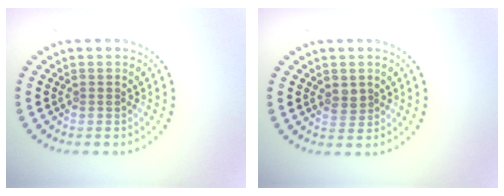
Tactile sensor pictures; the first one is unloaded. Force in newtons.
{"total": 1.4, "press": 1.4, "slide": 0.4}